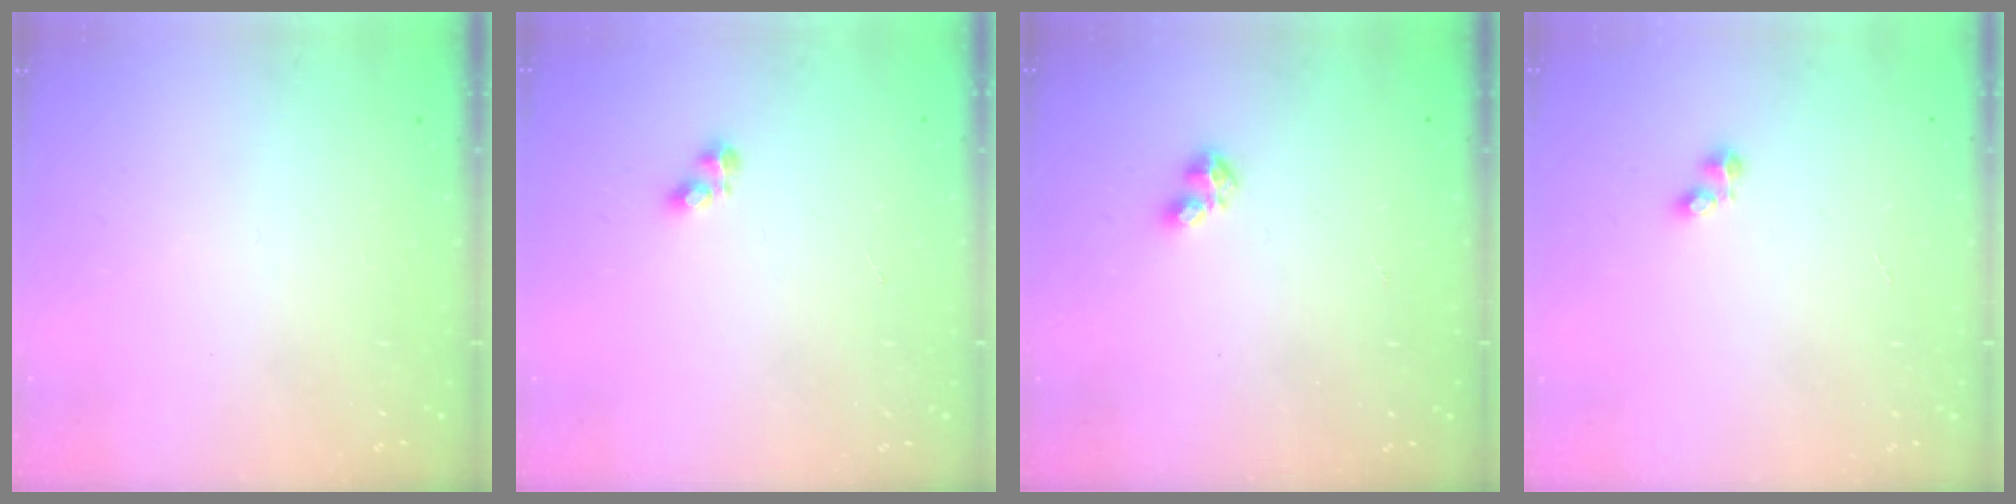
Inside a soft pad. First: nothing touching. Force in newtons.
{"total": 2.7, "press": 2.6, "slide": 0.5}
{"total": 2.4, "press": 2.4, "slide": 0.5}
{"total": 2.5, "press": 2.4, "slide": 0.3}